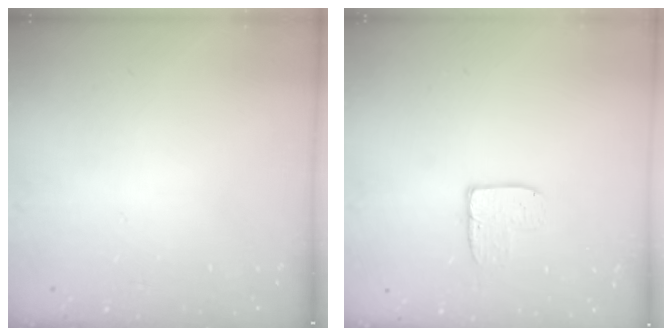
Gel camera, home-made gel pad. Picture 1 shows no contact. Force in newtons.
{"total": 7.9, "press": 7.9, "slide": 0.6}